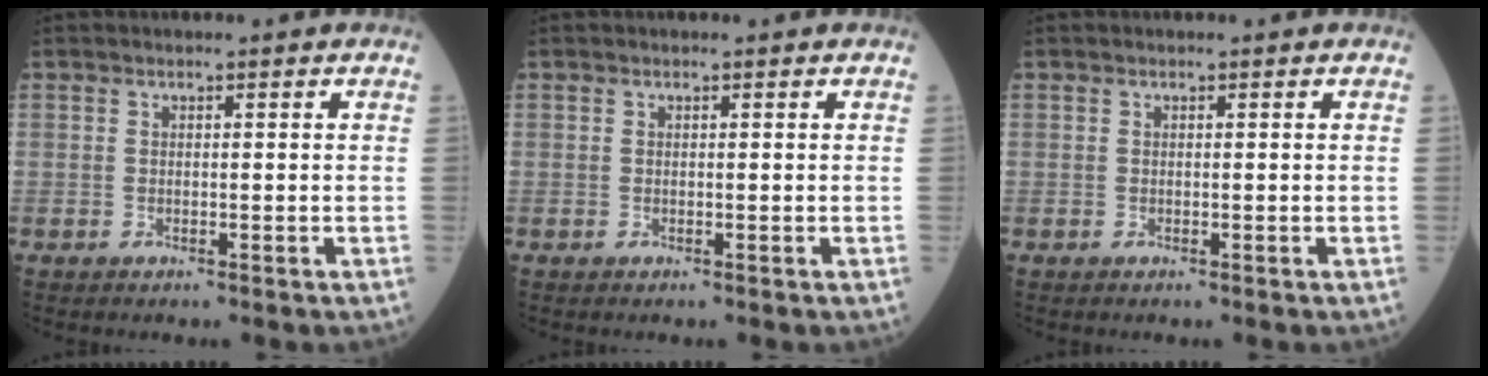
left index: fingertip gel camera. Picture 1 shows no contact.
{"total": 0.0}
{"total": 0.0}